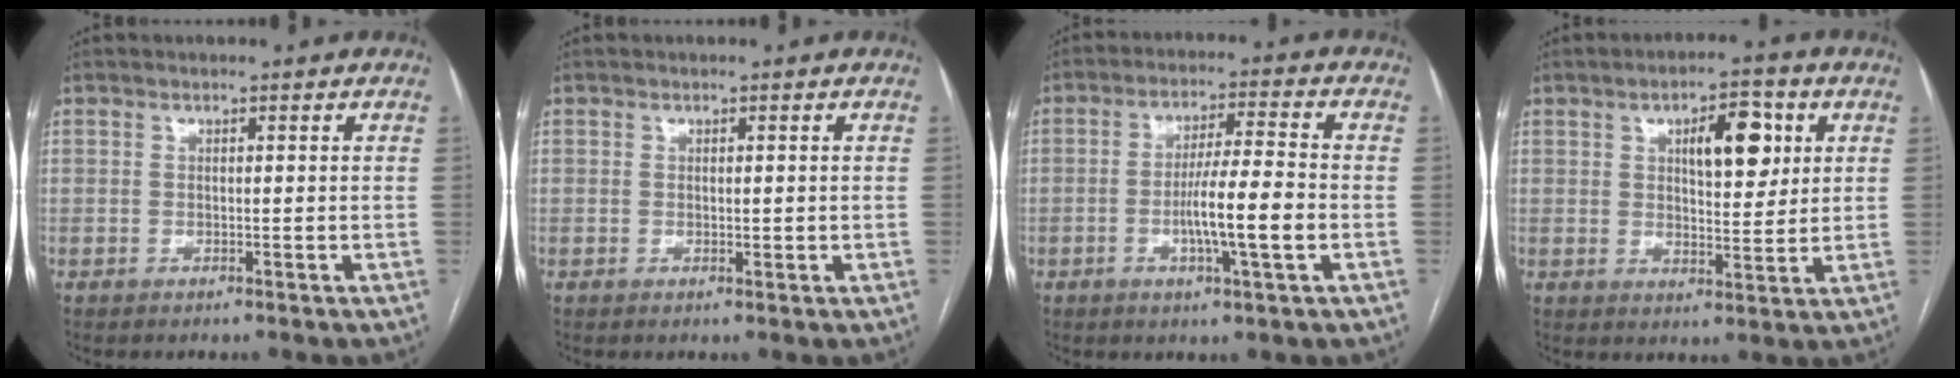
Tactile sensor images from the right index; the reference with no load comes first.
{"total": 0.9, "force": [0.0, 0.5, 0.8], "torque": [-0.011, -0.003, 0.002]}
{"total": 9.2, "force": [-2.3, 0.2, 8.9], "torque": [-0.155, -0.001, -0.043]}
{"total": 8.5, "force": [3.0, 3.1, 7.3], "torque": [-0.108, 0.009, 0.047]}